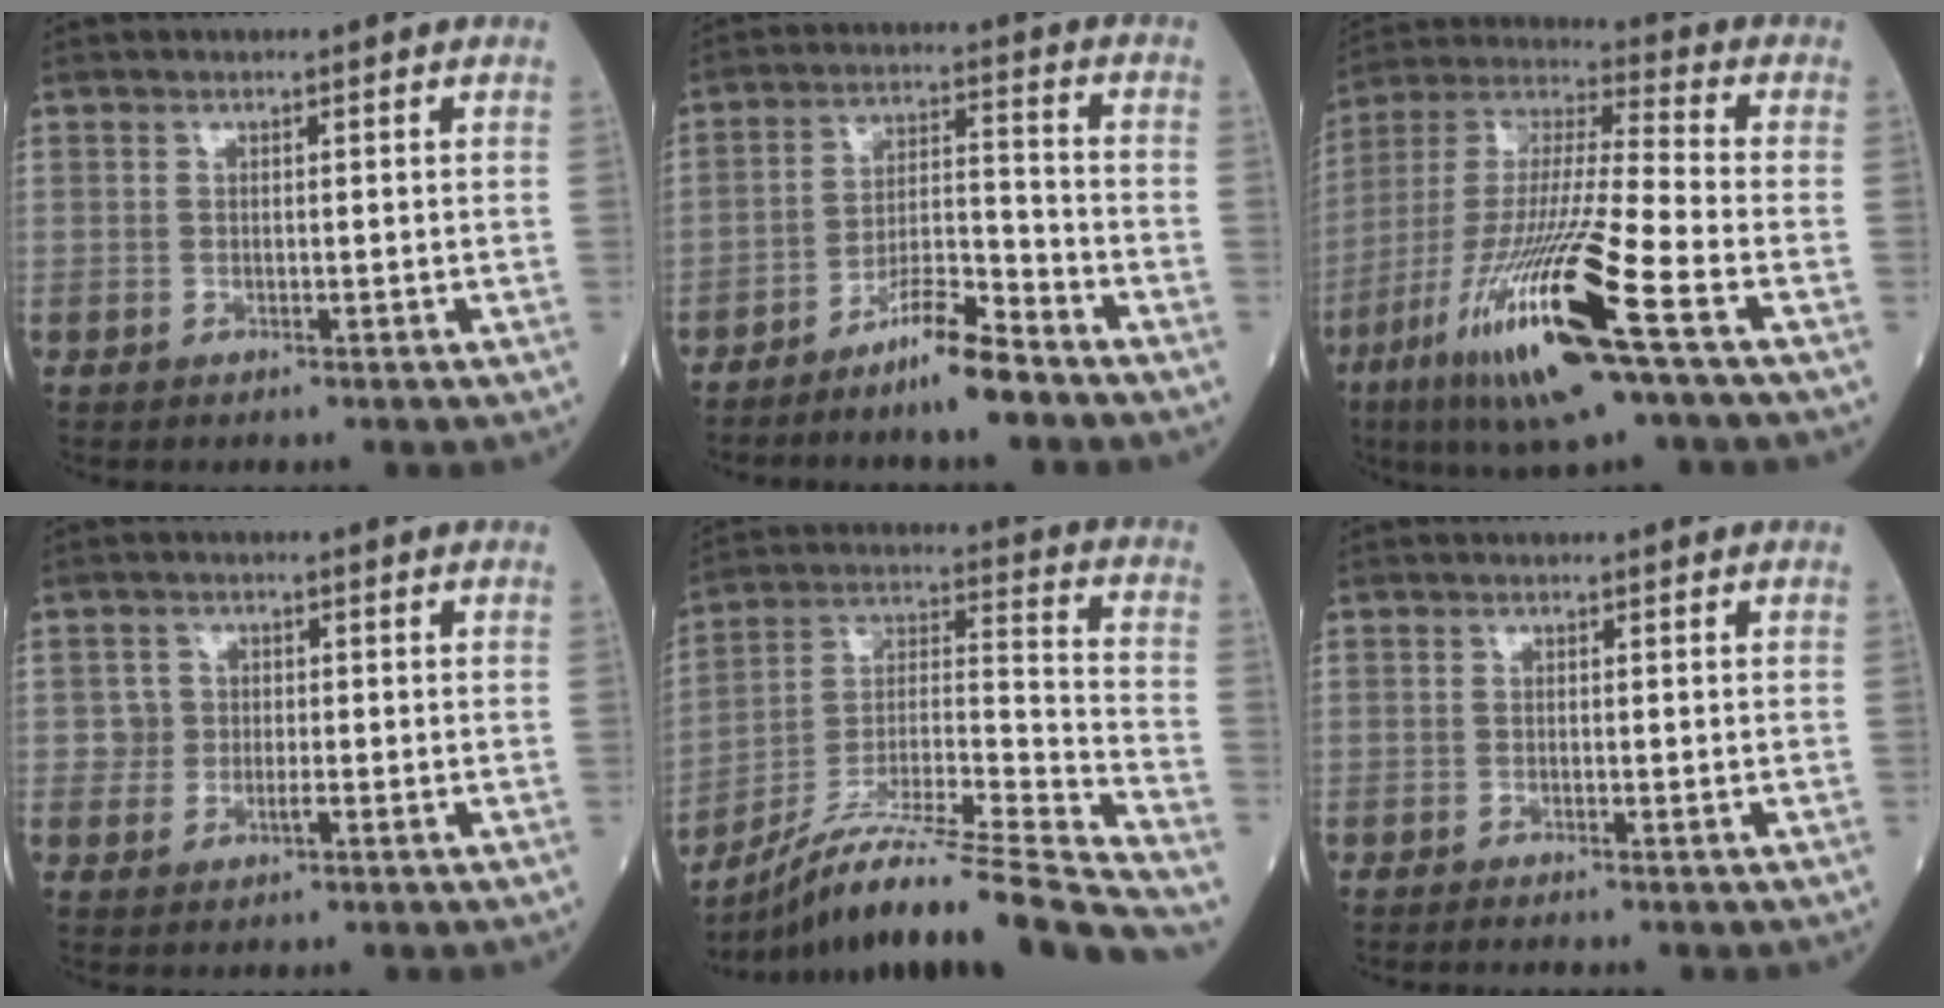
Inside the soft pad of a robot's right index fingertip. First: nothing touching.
{"total": 8.1, "force": [-6.4, 0.5, 4.9], "torque": [-0.087, -0.003, -0.120]}
{"total": 21.4, "force": [-9.9, 1.1, 18.9], "torque": [-0.399, -0.047, -0.187]}
{"total": 2.5, "force": [-0.5, 2.3, 0.8], "torque": [-0.009, 0.006, -0.010]}
{"total": 24.8, "force": [-21.5, -1.1, 12.2], "torque": [-0.172, -0.016, -0.359]}
{"total": 1.8, "force": [-1.7, -0.1, 0.8], "torque": [-0.017, -0.004, -0.021]}